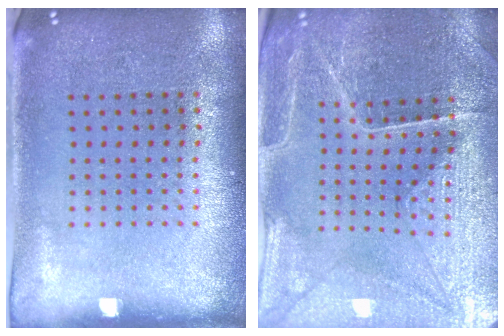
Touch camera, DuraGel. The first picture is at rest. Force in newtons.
{"total": 3.4, "press": 3.4, "slide": 0.3}